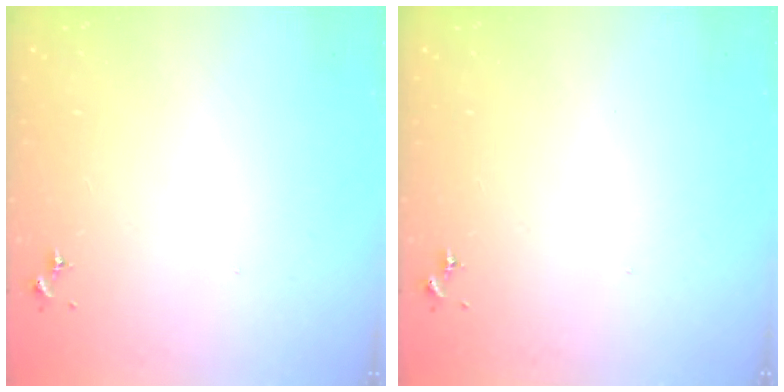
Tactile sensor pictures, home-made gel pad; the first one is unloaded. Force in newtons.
{"total": 0.0}